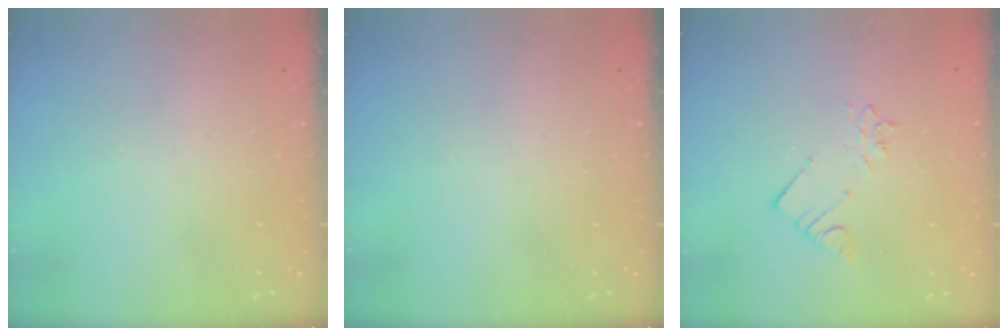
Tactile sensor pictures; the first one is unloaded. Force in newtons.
{"total": 0.0}
{"total": 2.2, "press": 2.2, "slide": 0.1}